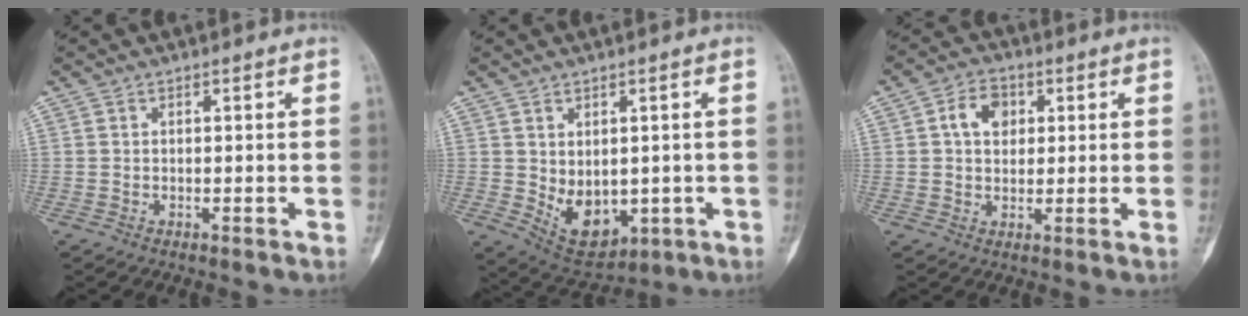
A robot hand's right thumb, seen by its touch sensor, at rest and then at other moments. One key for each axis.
{"total": 9.2, "fx": -1.0, "fy": 6.2, "fz": 6.7, "tx": -0.077, "ty": -0.009, "tz": 0.015}
{"total": 5.4, "fx": 1.8, "fy": 4.7, "fz": 2.1, "tx": -0.019, "ty": 0.010, "tz": 0.025}